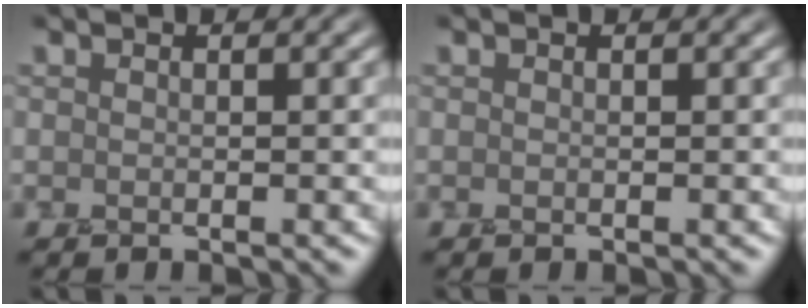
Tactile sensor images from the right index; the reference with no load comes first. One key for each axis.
{"total": 0.0}